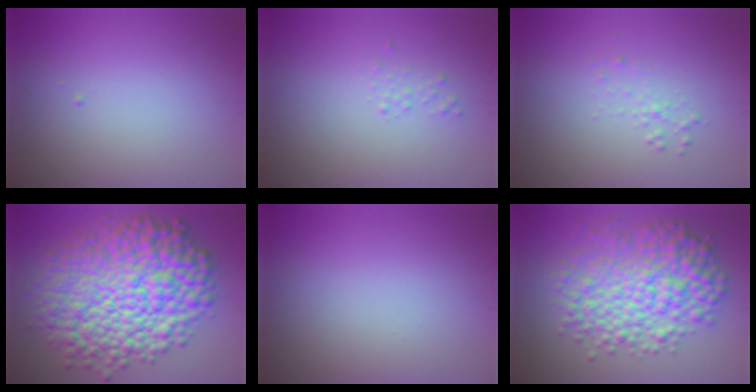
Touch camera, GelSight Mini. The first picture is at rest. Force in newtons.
{"total": 0.6, "press": 0.6, "slide": 0.0}
{"total": 0.9, "press": 0.9, "slide": 0.0}
{"total": 14.3, "press": 14.3, "slide": 0.1}
{"total": 0.0}
{"total": 7.9, "press": 7.9, "slide": 0.1}